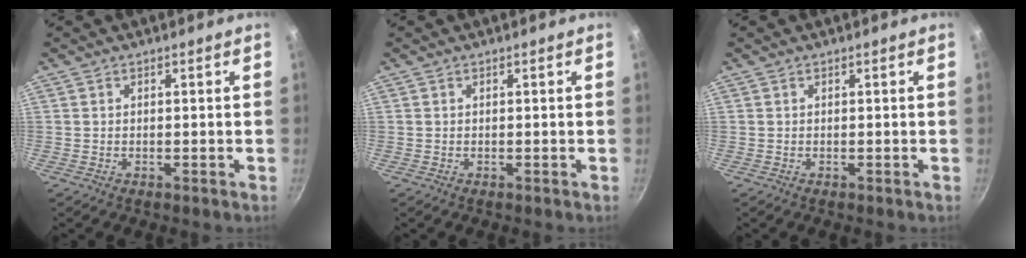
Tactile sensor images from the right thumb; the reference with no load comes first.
{"total": 0.0}
{"total": 0.0}